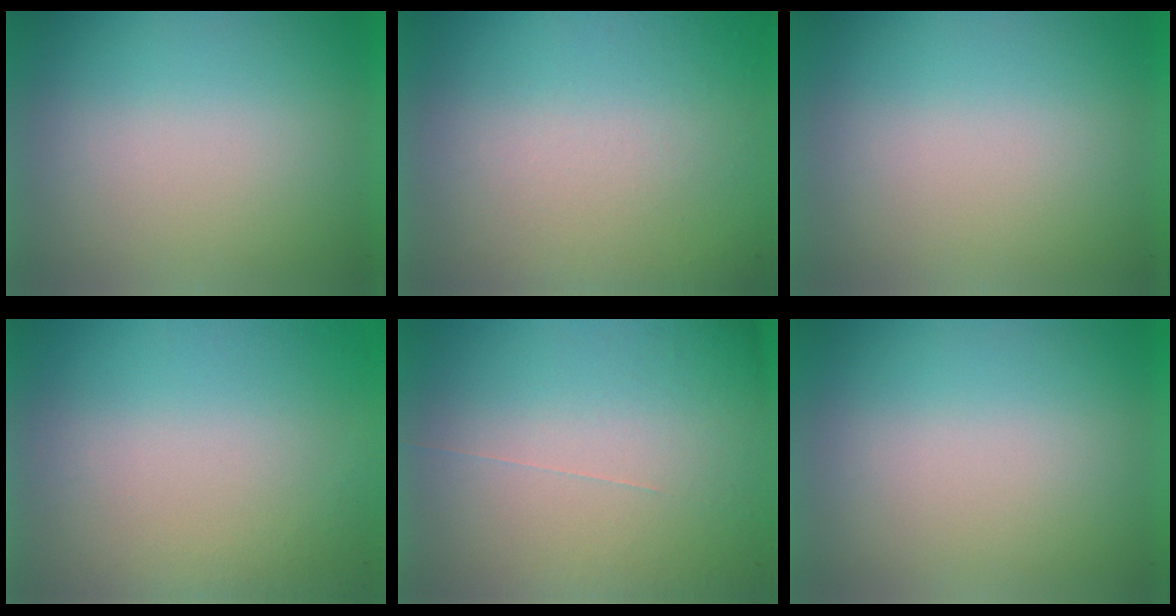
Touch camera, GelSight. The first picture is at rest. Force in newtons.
{"total": 6.0}
{"total": 10.6}
{"total": 4.9}
{"total": 5.6}
{"total": 0.0}